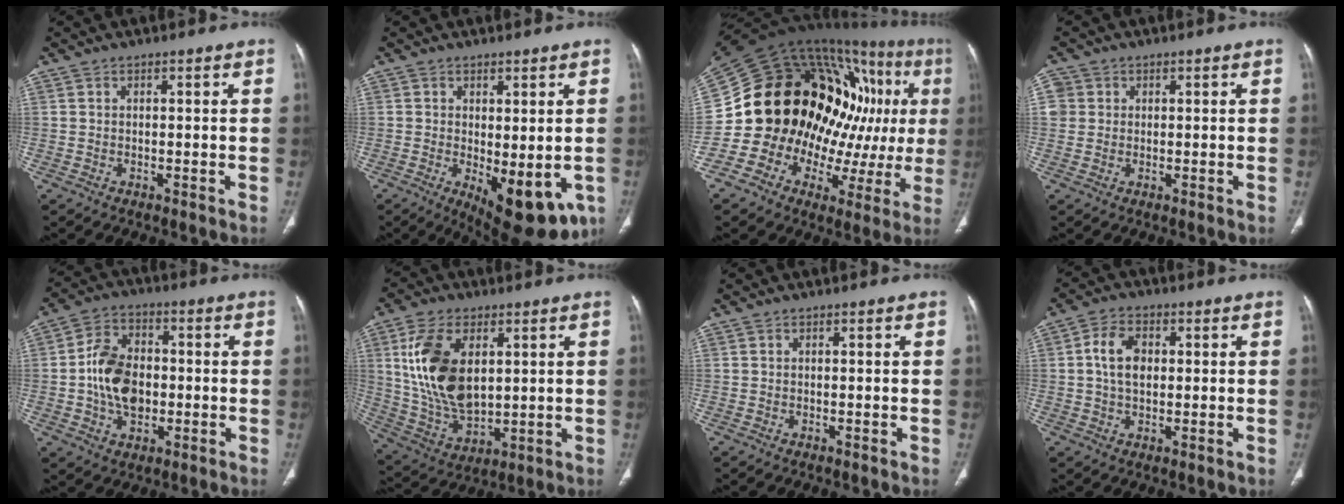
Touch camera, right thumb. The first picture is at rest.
{"total": 12.1, "force": [-3.7, 5.2, 10.2], "torque": [-0.119, -0.017, -0.037]}
{"total": 30.3, "force": [3.4, 18.2, 24.0], "torque": [-0.323, 0.058, 0.062]}
{"total": 3.0, "force": [0.6, 2.9, 0.4], "torque": [0.009, 0.003, 0.013]}
{"total": 11.5, "force": [-1.0, 8.2, 8.1], "torque": [-0.122, 0.018, -0.022]}
{"total": 16.5, "force": [4.1, 9.6, 12.8], "torque": [-0.236, -0.016, 0.090]}
{"total": 0.0}
{"total": 6.5, "force": [1.0, 4.3, 4.9], "torque": [-0.084, 0.009, 0.015]}